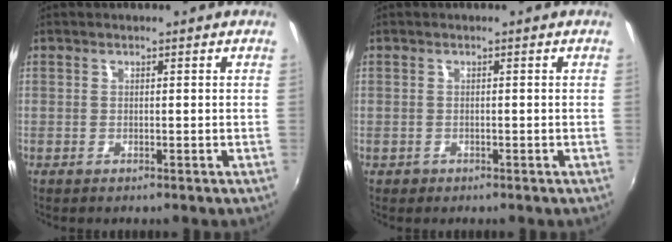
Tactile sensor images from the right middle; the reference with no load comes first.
{"total": 0.7, "force": [-0.5, 0.5, 0.1], "torque": [-0.004, -0.003, -0.006]}